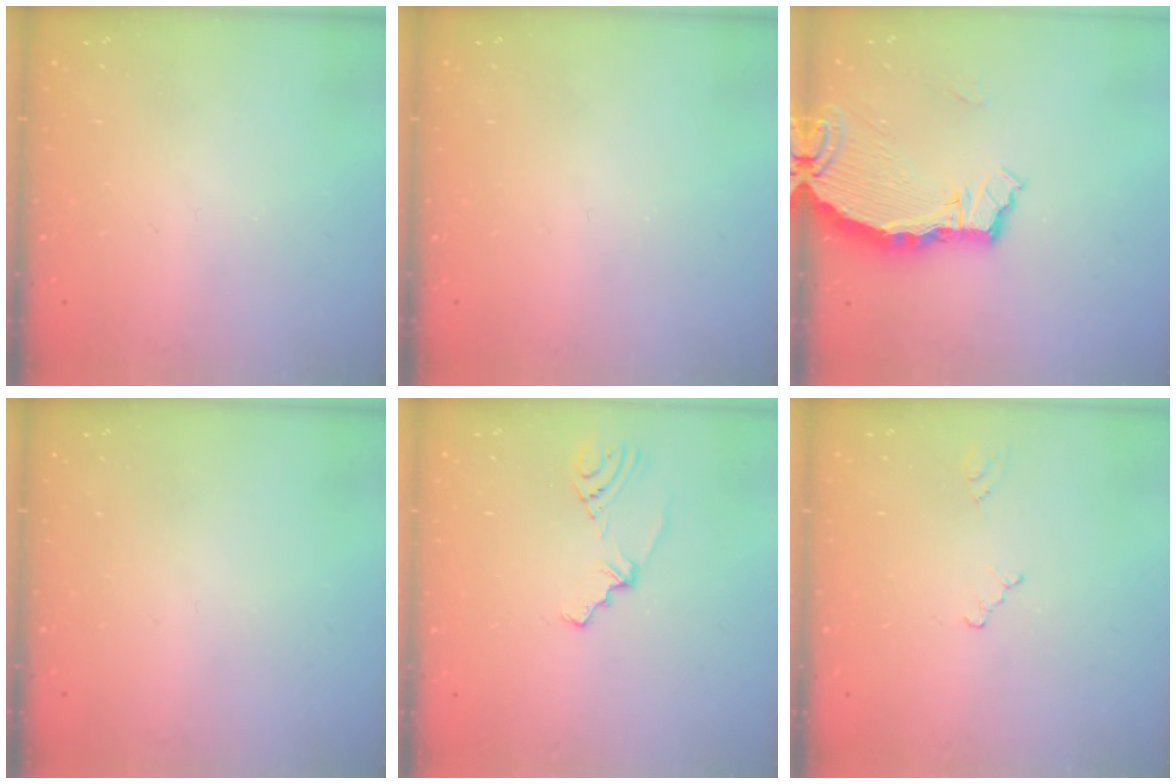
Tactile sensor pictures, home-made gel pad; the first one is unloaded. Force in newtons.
{"total": 0.0}
{"total": 5.3, "press": 5.3, "slide": 0.5}
{"total": 0.0}
{"total": 2.3, "press": 1.9, "slide": 1.4}
{"total": 0.0}